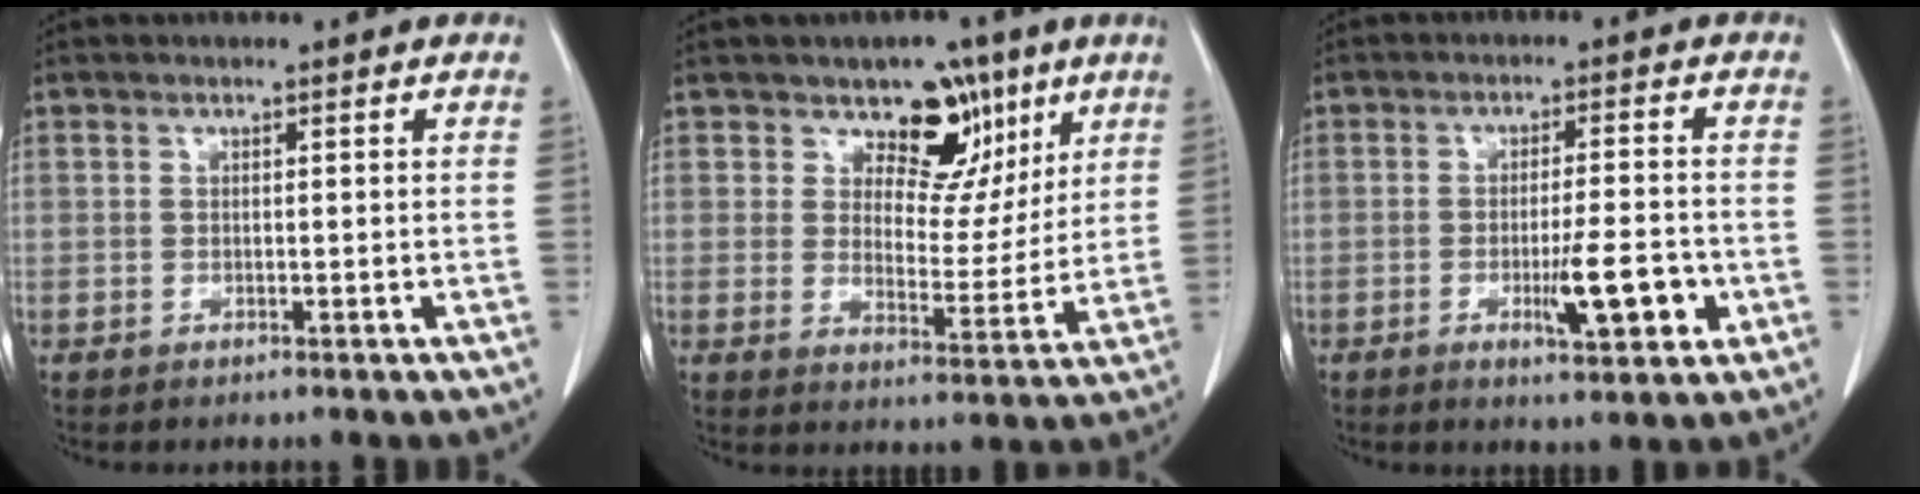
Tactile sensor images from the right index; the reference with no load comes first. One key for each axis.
{"total": 8.9, "fx": 5.4, "fy": 5.6, "fz": 4.2, "tx": -0.041, "ty": 0.002, "tz": 0.083}
{"total": 7.5, "fx": -2.4, "fy": 1.2, "fz": 7.1, "tx": -0.110, "ty": -0.008, "tz": -0.033}